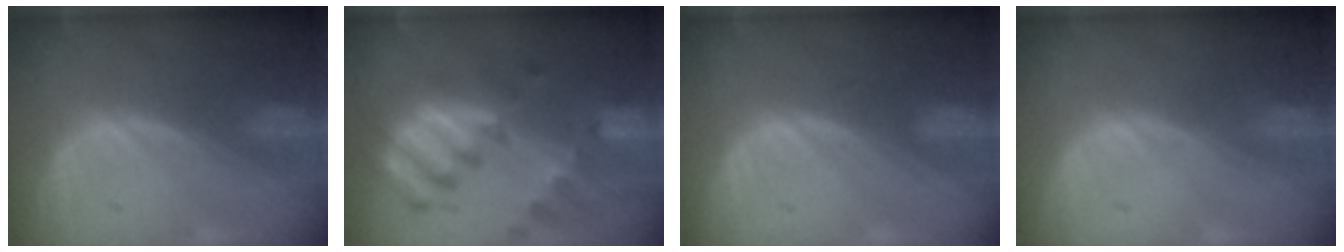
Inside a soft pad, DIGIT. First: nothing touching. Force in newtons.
{"total": 10.7, "press": 9.2, "slide": 5.5}
{"total": 0.6, "press": 0.6, "slide": 0.2}
{"total": 0.0}